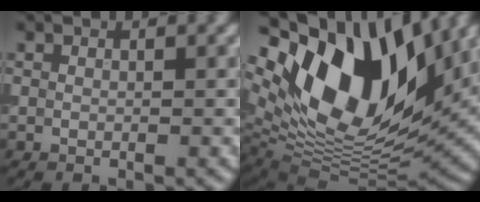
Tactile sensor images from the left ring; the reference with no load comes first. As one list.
[{"total": 17.8, "force": [7.0, 9.7, 13.2], "torque": [-0.258, 0.017, 0.118]}]